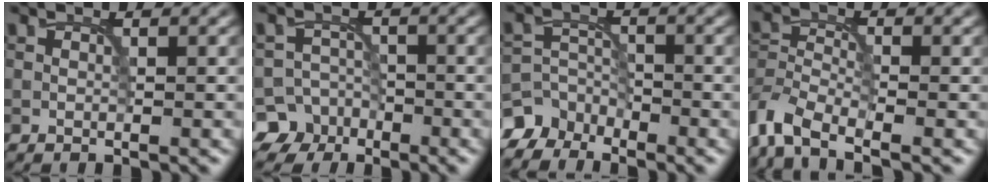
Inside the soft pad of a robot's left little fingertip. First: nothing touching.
{"total": 6.3, "force": [-4.2, 4.7, 0.5], "torque": [0.012, -0.011, -0.078]}
{"total": 5.2, "force": [-4.4, 2.8, 0.7], "torque": [0.002, -0.002, -0.081]}
{"total": 5.1, "force": [-3.8, 2.0, 2.8], "torque": [-0.062, -0.006, -0.087]}